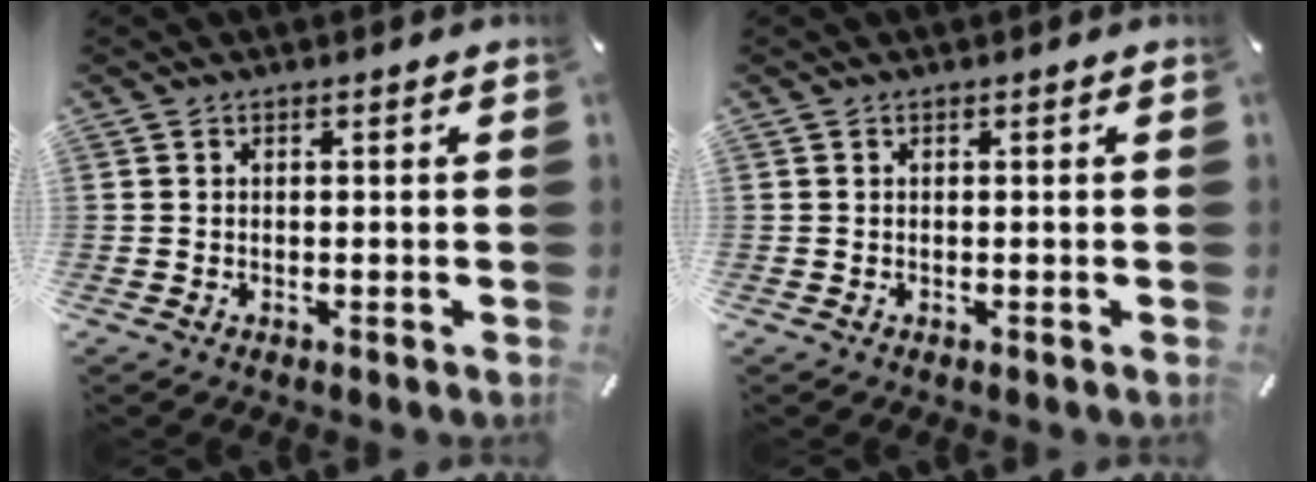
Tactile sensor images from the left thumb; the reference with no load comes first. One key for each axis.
{"total": 0.0}